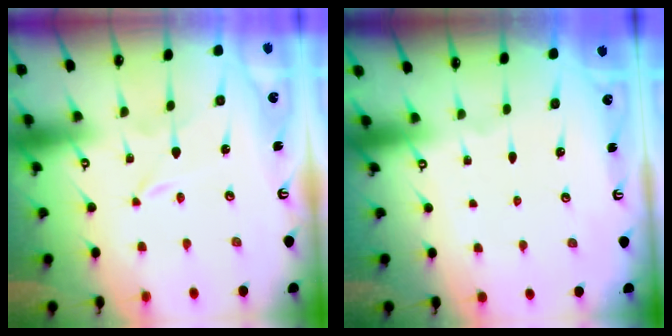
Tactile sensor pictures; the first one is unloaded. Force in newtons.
{"total": 0.0}